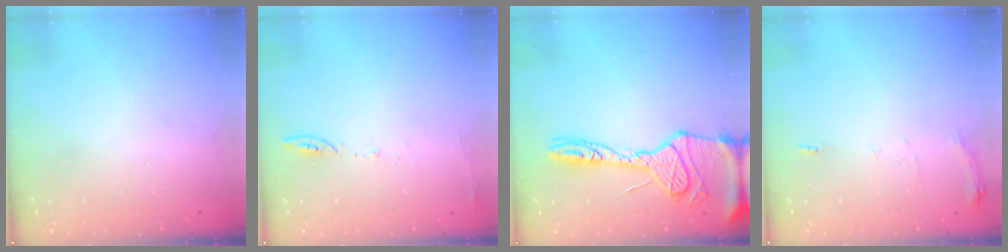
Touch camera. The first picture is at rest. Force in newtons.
{"total": 5.8, "press": 5.7, "slide": 0.9}
{"total": 17.8, "press": 17.7, "slide": 1.7}
{"total": 5.7, "press": 5.7, "slide": 0.8}